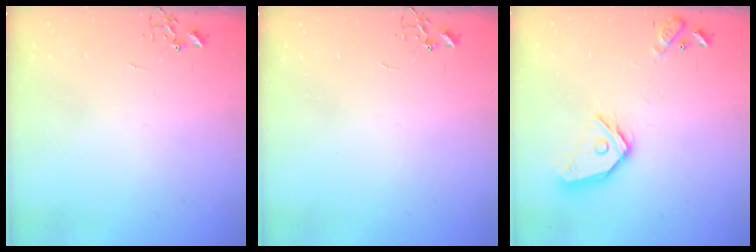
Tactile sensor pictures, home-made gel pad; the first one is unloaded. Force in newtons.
{"total": 0.0}
{"total": 14.7, "press": 14.6, "slide": 2.0}